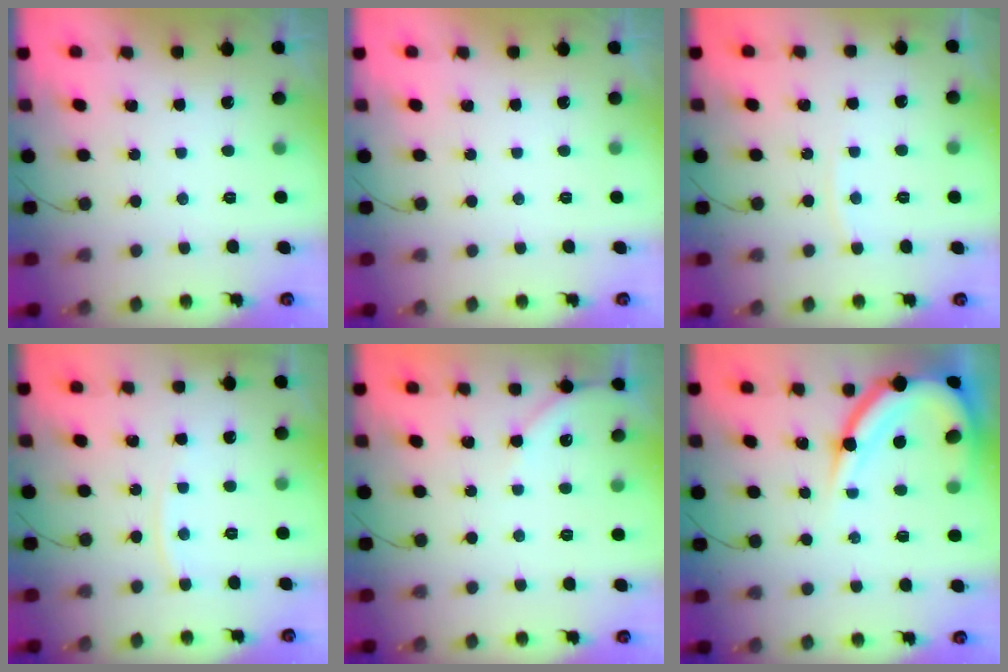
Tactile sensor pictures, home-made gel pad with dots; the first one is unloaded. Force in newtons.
{"total": 0.0}
{"total": 4.3, "press": 4.3, "slide": 0.6}
{"total": 5.4, "press": 5.3, "slide": 0.7}
{"total": 4.7, "press": 4.7, "slide": 0.7}
{"total": 12.7, "press": 12.6, "slide": 1.2}